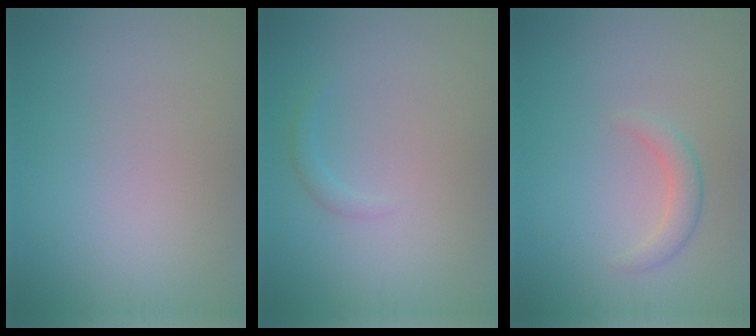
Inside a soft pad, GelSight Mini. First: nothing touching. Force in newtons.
{"total": 0.9, "press": 0.9, "slide": 0.0}
{"total": 1.7, "press": 1.7, "slide": 0.1}